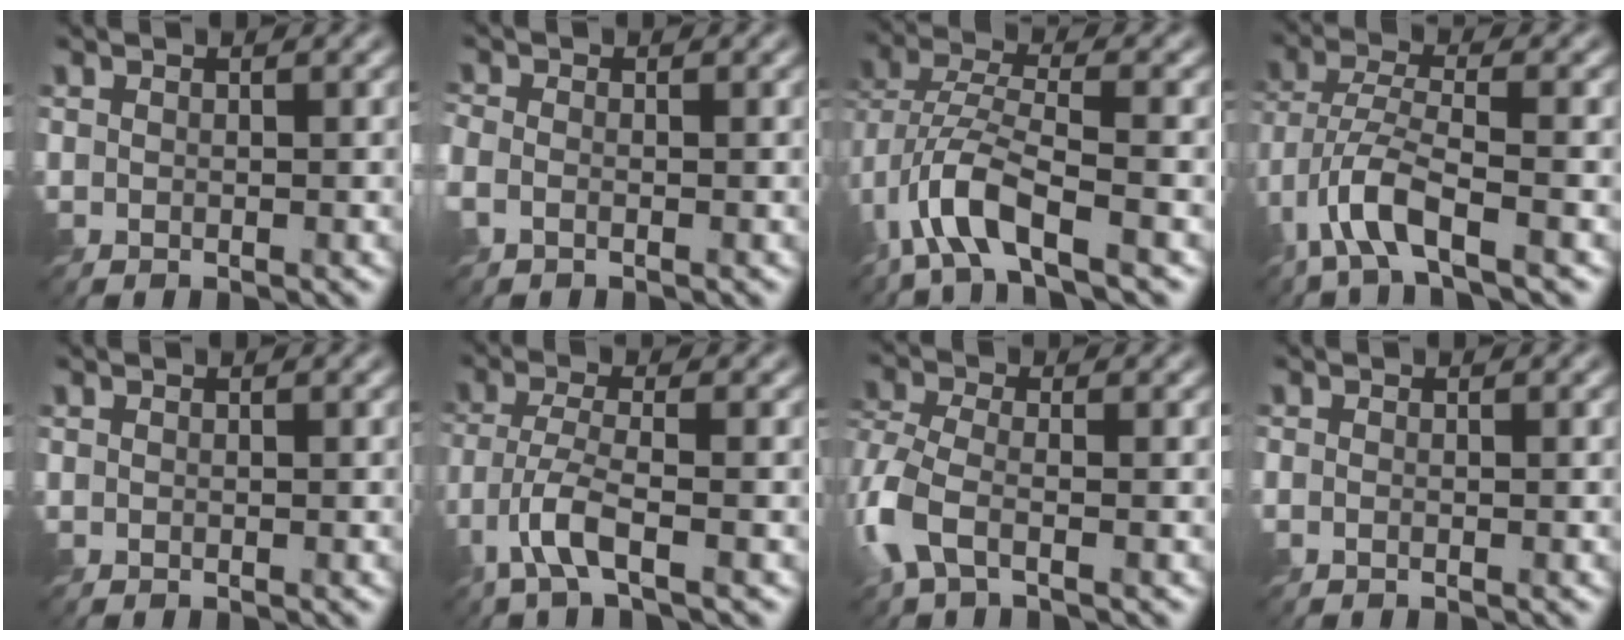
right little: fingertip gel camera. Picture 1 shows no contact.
{"total": 1.5, "force": [-0.7, 0.9, 1.0], "torque": [-0.029, -0.002, -0.022]}
{"total": 5.9, "force": [-3.0, 1.9, 4.7], "torque": [-0.095, 0.000, -0.064]}
{"total": 5.3, "force": [-3.0, 1.4, 4.2], "torque": [-0.090, 0.001, -0.066]}
{"total": 0.0}
{"total": 4.5, "force": [-2.4, 1.0, 3.6], "torque": [-0.079, -0.001, -0.056]}
{"total": 4.9, "force": [-1.9, 2.4, 3.9], "torque": [-0.107, -0.002, -0.054]}
{"total": 0.6, "force": [-0.2, 0.3, 0.5], "torque": [-0.012, -0.006, -0.008]}